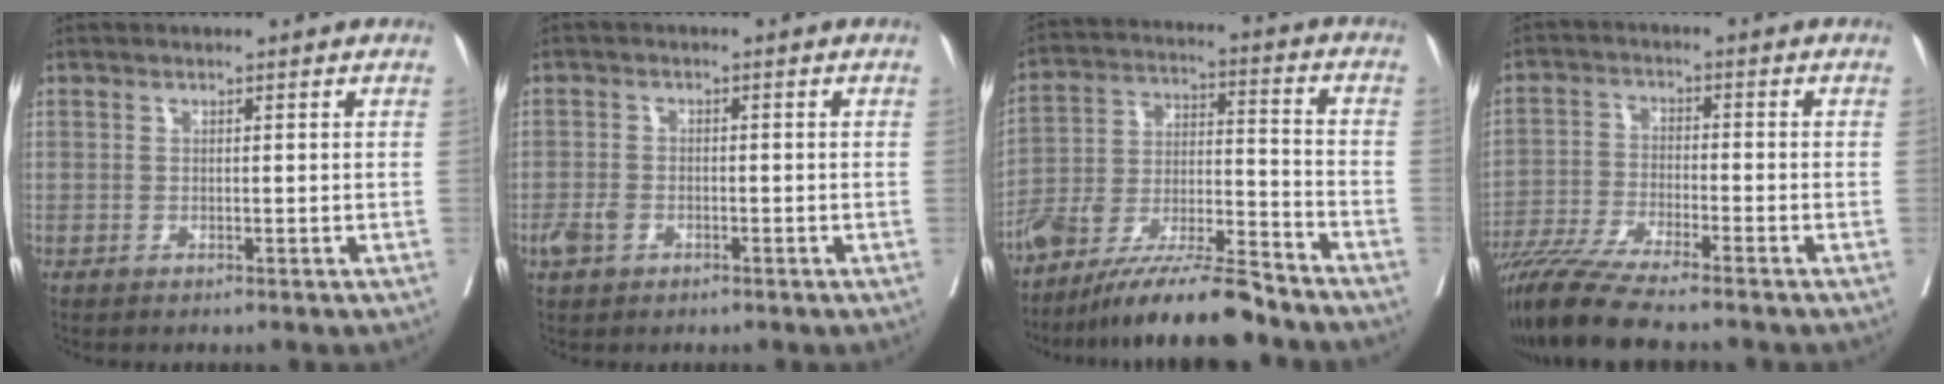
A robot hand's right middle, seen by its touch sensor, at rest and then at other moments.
{"total": 2.6, "force": [-1.3, 1.7, 1.5], "torque": [-0.030, 0.002, -0.021]}
{"total": 14.7, "force": [-12.6, 0.9, 7.4], "torque": [-0.130, 0.001, -0.228]}
{"total": 10.8, "force": [-9.1, -0.3, 5.7], "torque": [-0.096, -0.033, -0.160]}